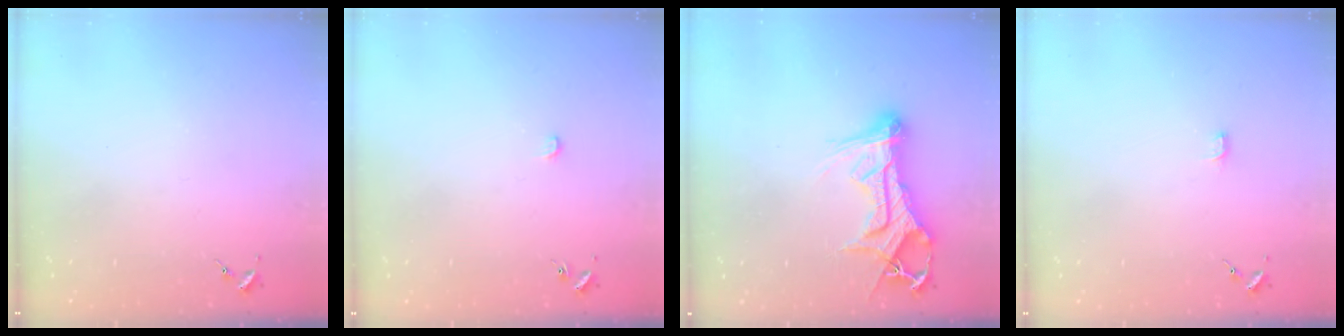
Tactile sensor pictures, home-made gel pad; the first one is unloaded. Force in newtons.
{"total": 3.8, "press": 3.8, "slide": 0.4}
{"total": 16.0, "press": 16.0, "slide": 1.7}
{"total": 2.7, "press": 2.7, "slide": 0.3}